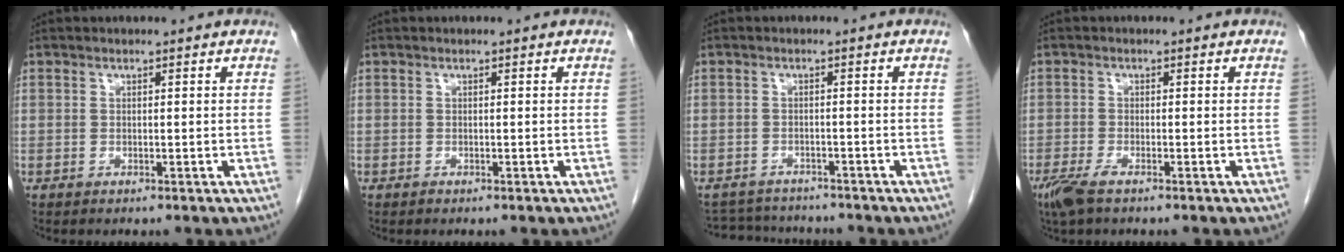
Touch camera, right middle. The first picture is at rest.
{"total": 0.0}
{"total": 6.3, "force": [-6.1, 1.4, 0.7], "torque": [-0.009, 0.007, -0.090]}
{"total": 3.5, "force": [-2.4, 0.7, 2.4], "torque": [-0.054, -0.008, -0.046]}